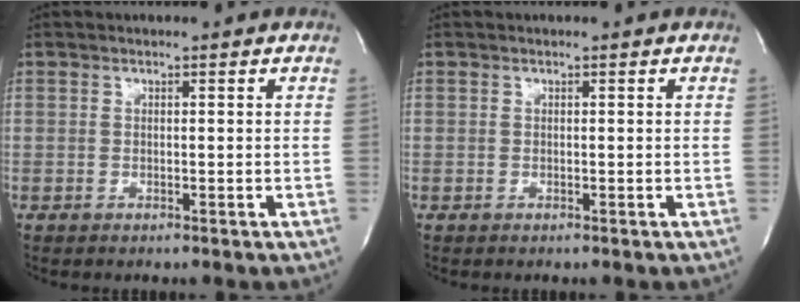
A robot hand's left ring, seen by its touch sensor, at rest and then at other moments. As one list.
[{"total": 0.0}]